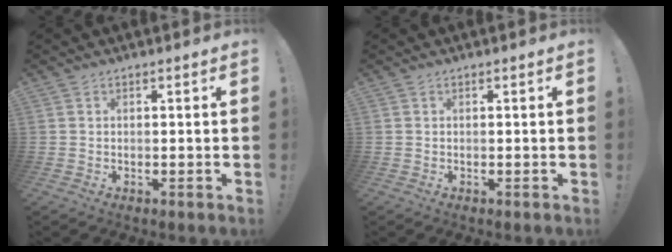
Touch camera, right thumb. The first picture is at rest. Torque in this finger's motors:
{"motor_torque": [0.00, 0.00, 0.00, 0.00, 0.00]}